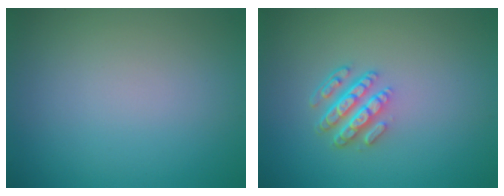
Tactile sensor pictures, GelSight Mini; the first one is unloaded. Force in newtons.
{"total": 4.2, "press": 3.1, "slide": 2.9}